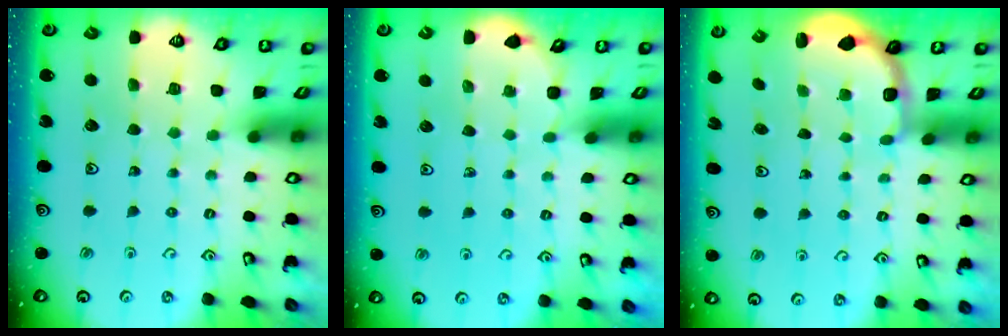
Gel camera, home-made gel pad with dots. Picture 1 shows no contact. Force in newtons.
{"total": 3.0, "press": 3.0, "slide": 0.3}
{"total": 2.7, "press": 2.1, "slide": 1.7}